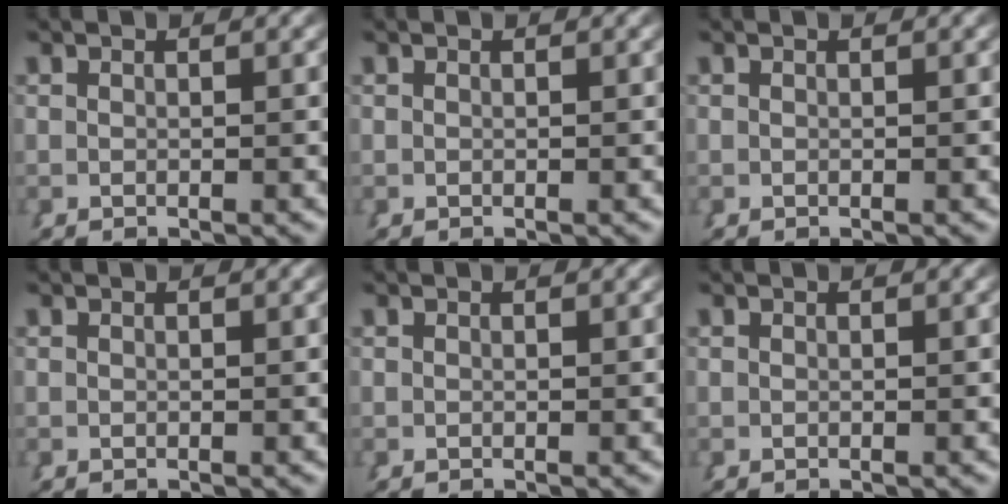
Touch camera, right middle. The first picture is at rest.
{"total": 0.0}
{"total": 0.0}
{"total": 0.0}
{"total": 0.0}
{"total": 0.0}